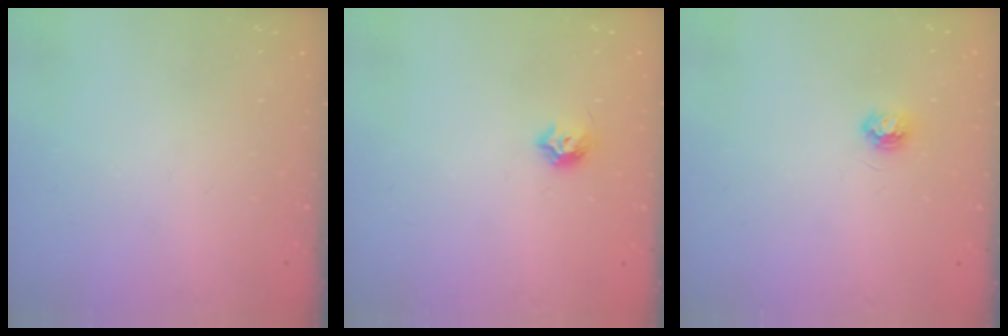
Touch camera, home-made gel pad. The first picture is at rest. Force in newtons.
{"total": 6.8, "press": 6.8, "slide": 1.0}
{"total": 3.7, "press": 3.7, "slide": 0.5}